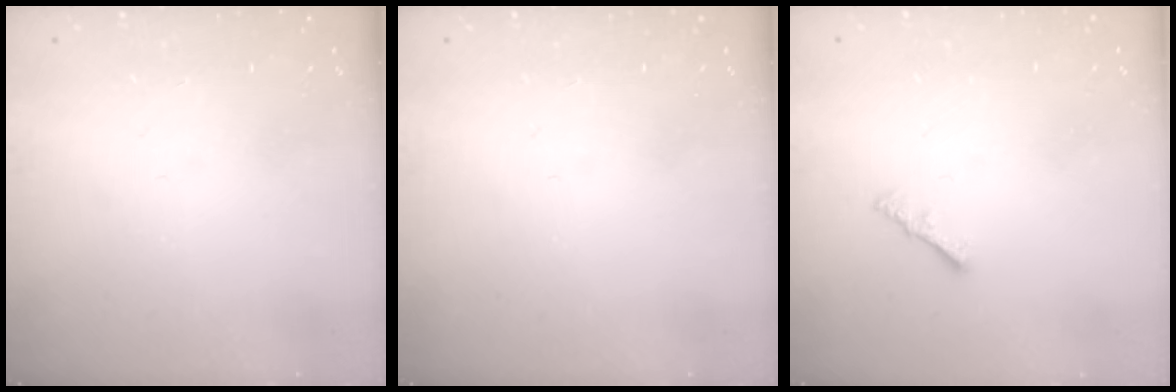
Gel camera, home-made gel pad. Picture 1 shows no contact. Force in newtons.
{"total": 0.0}
{"total": 1.6, "press": 1.5, "slide": 0.5}